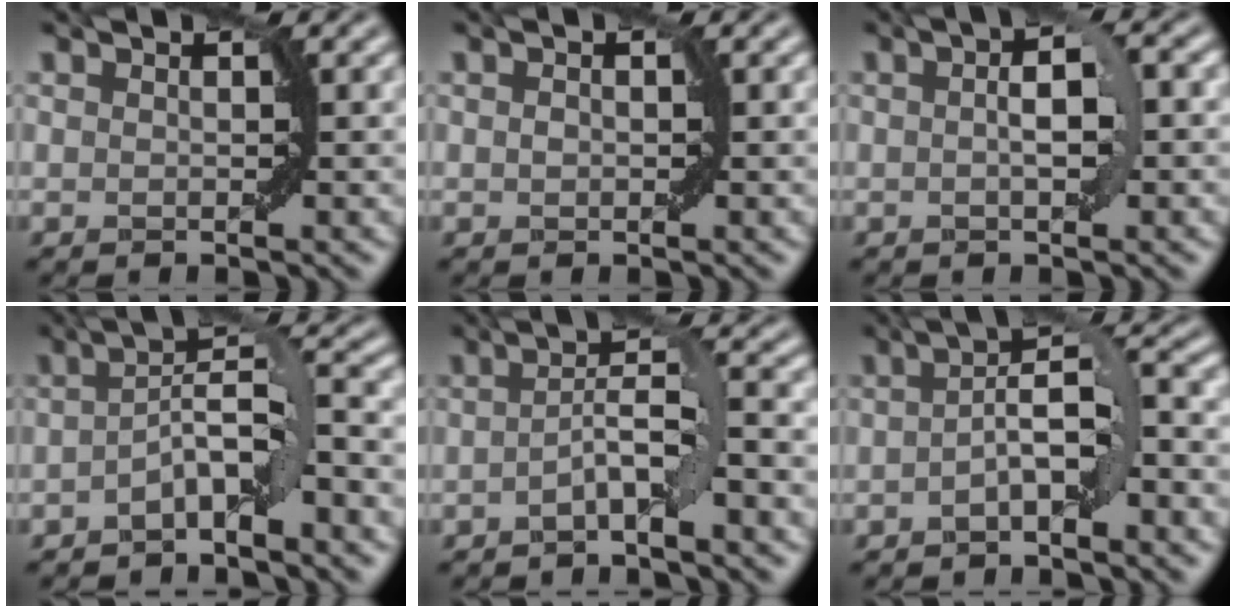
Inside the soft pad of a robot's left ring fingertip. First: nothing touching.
{"total": 0.7, "force": [0.0, 0.5, 0.5], "torque": [-0.009, 0.002, 0.001]}
{"total": 3.6, "force": [0.3, 1.0, 3.4], "torque": [-0.052, 0.008, 0.000]}
{"total": 4.3, "force": [-1.9, 0.9, 3.7], "torque": [-0.066, 0.016, -0.043]}
{"total": 3.4, "force": [-1.3, 0.3, 3.1], "torque": [-0.053, 0.015, -0.032]}
{"total": 4.5, "force": [-1.2, 1.2, 4.2], "torque": [-0.071, 0.018, -0.029]}